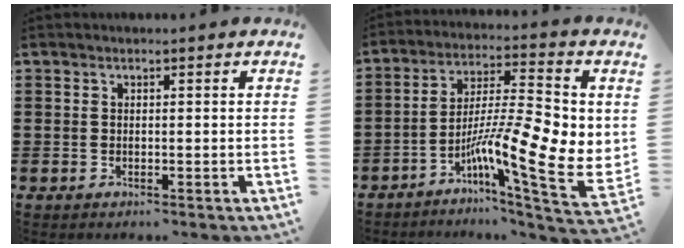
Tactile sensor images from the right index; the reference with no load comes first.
{"total": 12.8, "force": [-2.6, 3.0, 12.2], "torque": [-0.219, -0.036, -0.052]}